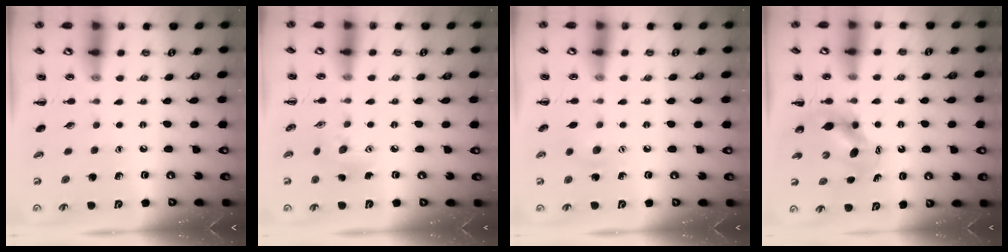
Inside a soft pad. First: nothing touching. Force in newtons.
{"total": 6.2, "press": 6.1, "slide": 0.8}
{"total": 6.6, "press": 6.5, "slide": 1.4}
{"total": 7.0, "press": 6.9, "slide": 1.2}